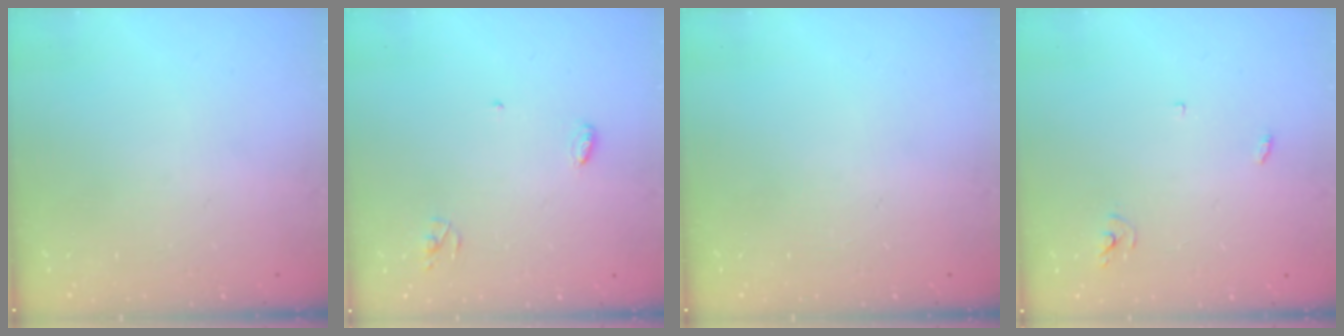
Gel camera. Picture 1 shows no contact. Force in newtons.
{"total": 3.5, "press": 3.5, "slide": 0.2}
{"total": 0.0}
{"total": 3.0, "press": 3.0, "slide": 0.2}